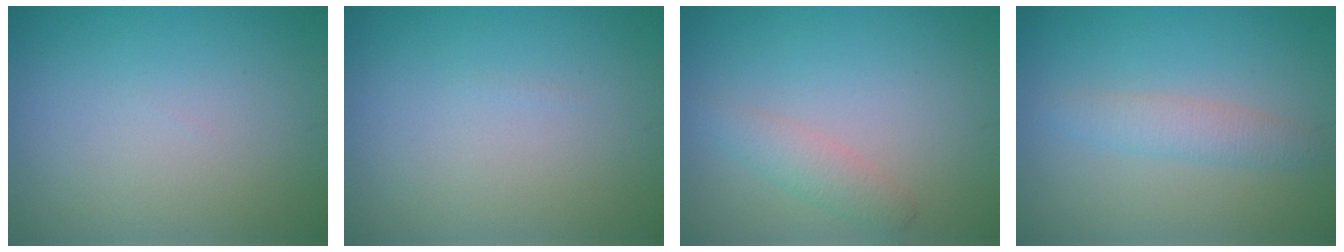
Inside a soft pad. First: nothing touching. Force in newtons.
{"total": 0.0}
{"total": 1.9, "press": 1.9, "slide": 0.0}
{"total": 2.1, "press": 2.1, "slide": 0.1}